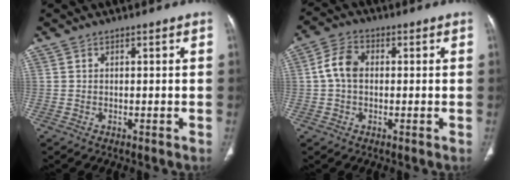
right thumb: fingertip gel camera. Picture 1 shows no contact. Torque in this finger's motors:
{"motor_torque": [-0.27, 0.30, 0.52, -0.53, 0.09]}